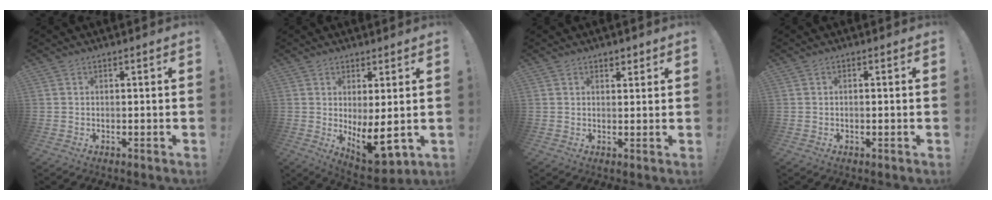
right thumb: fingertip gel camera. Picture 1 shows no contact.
{"total": 9.2, "force": [0.1, 3.3, 8.6], "torque": [-0.108, -0.036, 0.008]}
{"total": 2.3, "force": [1.7, 1.4, 0.5], "torque": [0.007, -0.009, 0.028]}
{"total": 0.5, "force": [-0.3, 0.1, 0.4], "torque": [-0.010, 0.003, -0.005]}